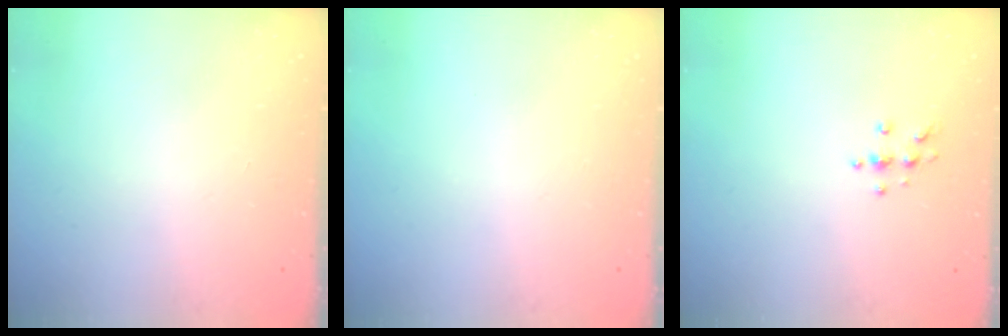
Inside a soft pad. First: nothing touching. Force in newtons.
{"total": 0.0}
{"total": 5.4, "press": 5.4, "slide": 0.7}